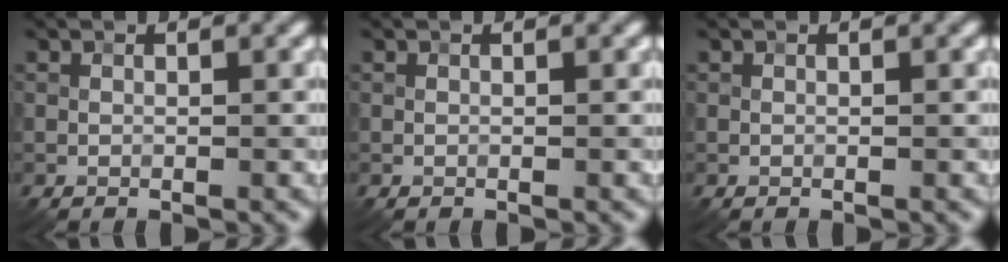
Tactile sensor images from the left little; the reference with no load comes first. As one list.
[{"total": 0.0}, {"total": 0.0}]